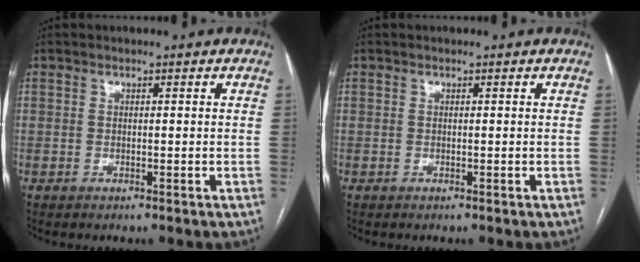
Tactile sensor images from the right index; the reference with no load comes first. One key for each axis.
{"total": 0.0}